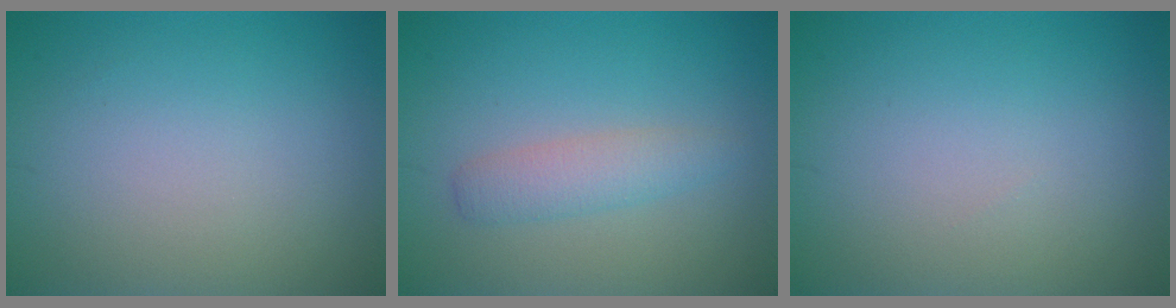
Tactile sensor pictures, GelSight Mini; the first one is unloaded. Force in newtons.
{"total": 2.3, "press": 2.3, "slide": 0.0}
{"total": 0.0}